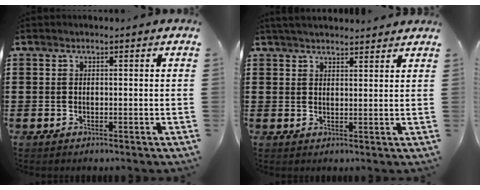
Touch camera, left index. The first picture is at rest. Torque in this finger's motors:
{"motor_torque": [2.14, 0.00, -0.02, -0.10]}